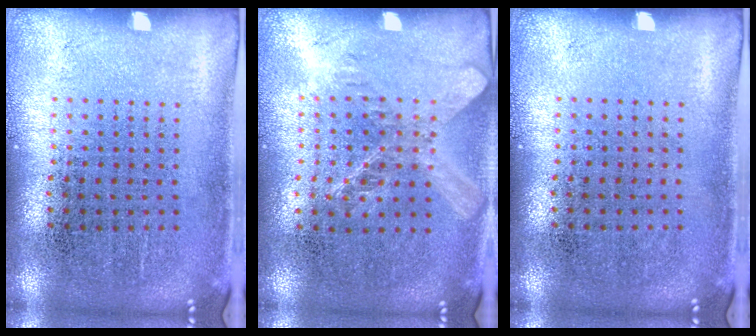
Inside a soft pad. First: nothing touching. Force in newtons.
{"total": 1.5, "press": 1.3, "slide": 0.7}
{"total": 0.0}